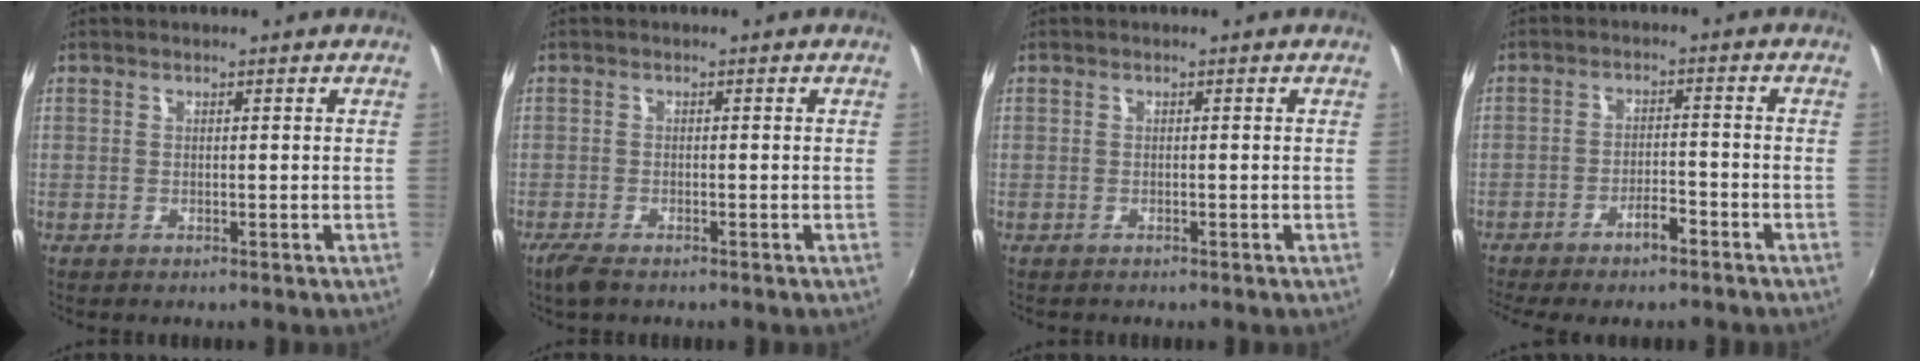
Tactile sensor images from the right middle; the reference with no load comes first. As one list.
[{"total": 3.3, "force": [-2.4, 0.9, 2.0], "torque": [-0.049, -0.011, -0.046]}, {"total": 0.6, "force": [-0.5, 0.3, 0.0], "torque": [-0.002, 0.000, -0.009]}, {"total": 5.3, "force": [-4.2, 1.1, 3.1], "torque": [-0.069, 0.001, -0.069]}]